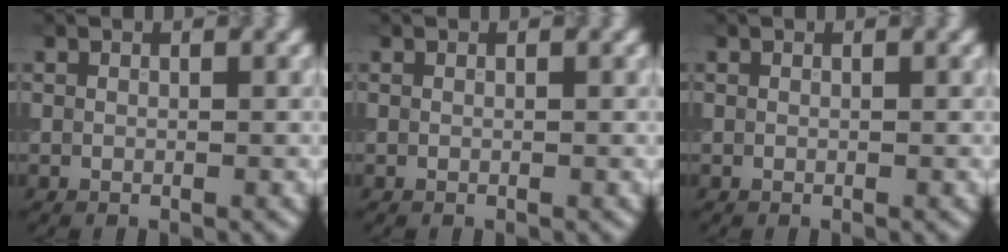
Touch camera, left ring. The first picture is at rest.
{"total": 0.0}
{"total": 0.0}